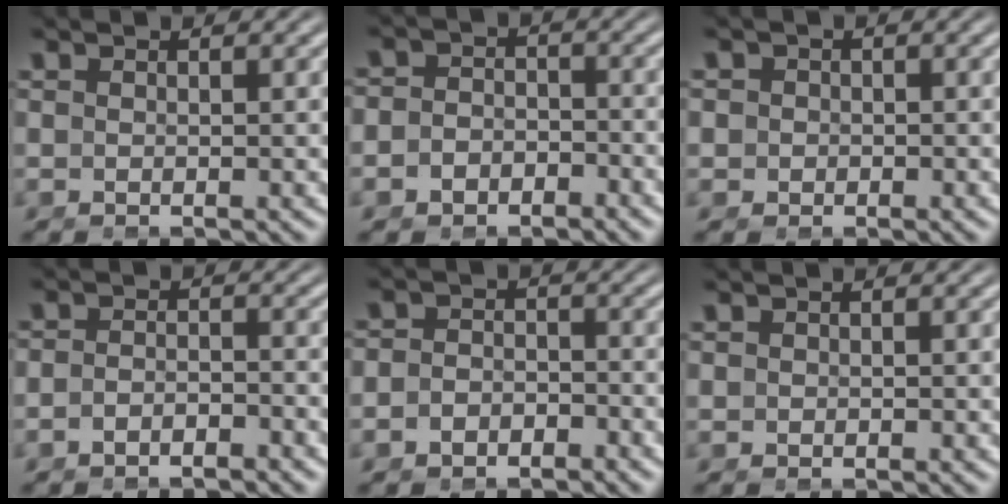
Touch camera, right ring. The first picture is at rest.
{"total": 4.0, "force": [-2.6, 3.0, 0.5], "torque": [-0.020, -0.018, -0.043]}
{"total": 3.2, "force": [-0.4, 3.1, 0.8], "torque": [-0.027, -0.007, -0.010]}
{"total": 2.5, "force": [-2.3, 0.7, 0.7], "torque": [-0.012, -0.006, -0.040]}
{"total": 3.3, "force": [-2.6, 2.1, 0.4], "torque": [-0.014, -0.016, -0.042]}
{"total": 0.6, "force": [-0.1, 0.6, 0.1], "torque": [-0.008, -0.006, 0.002]}